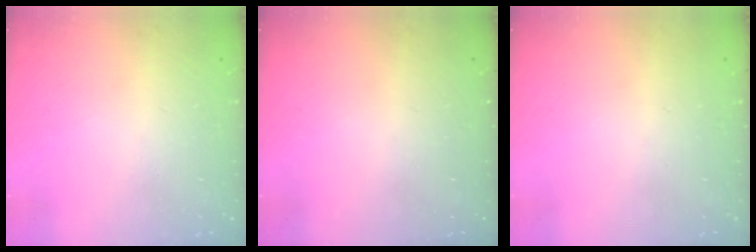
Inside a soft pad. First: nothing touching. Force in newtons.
{"total": 0.0}
{"total": 0.0}